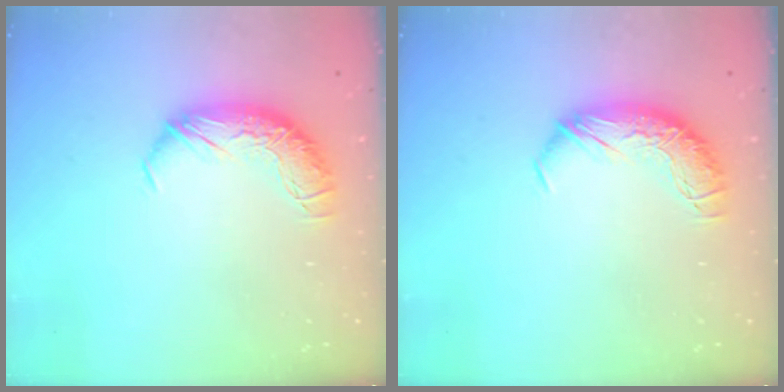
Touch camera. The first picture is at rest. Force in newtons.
{"total": 0.0}